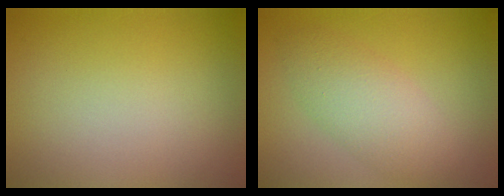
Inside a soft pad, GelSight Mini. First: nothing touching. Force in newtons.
{"total": 4.0, "press": 4.0, "slide": 0.2}